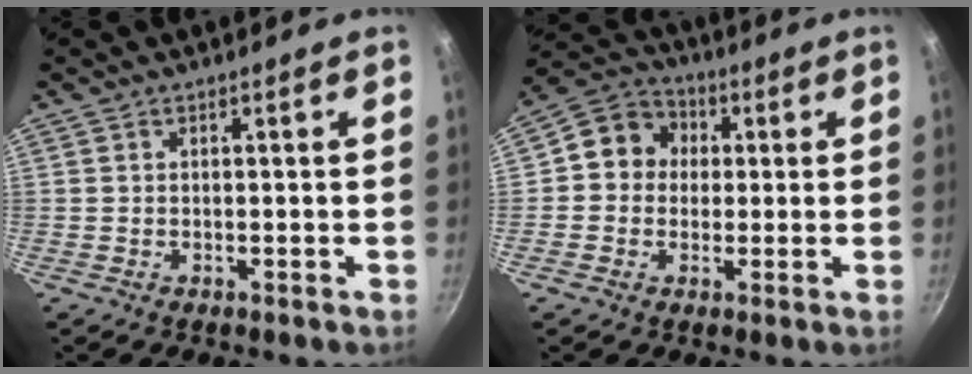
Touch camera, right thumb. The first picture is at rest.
{"total": 8.6, "force": [0.9, 7.8, 3.6], "torque": [-0.025, 0.015, -0.007]}